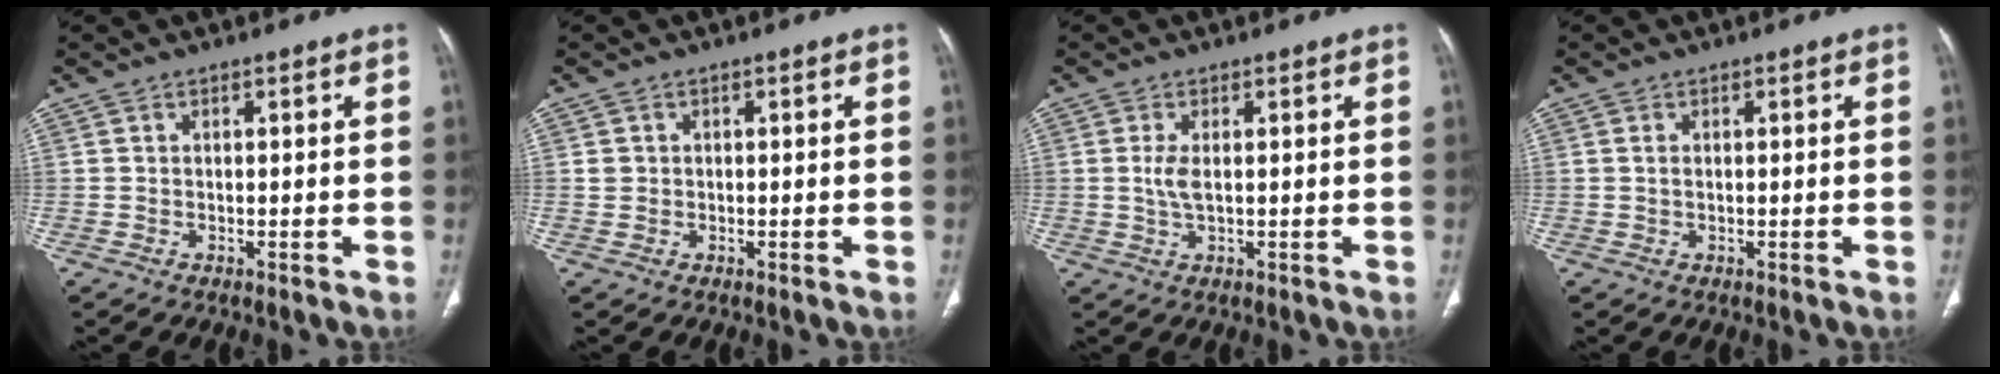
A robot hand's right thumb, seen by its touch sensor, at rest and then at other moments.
{"total": 1.4, "force": [0.1, 1.3, 0.4], "torque": [-0.002, 0.003, 0.004]}
{"total": 2.7, "force": [0.3, 1.0, 2.5], "torque": [-0.061, -0.003, 0.007]}
{"total": 0.7, "force": [0.1, 0.4, 0.6], "torque": [-0.014, 0.004, 0.003]}